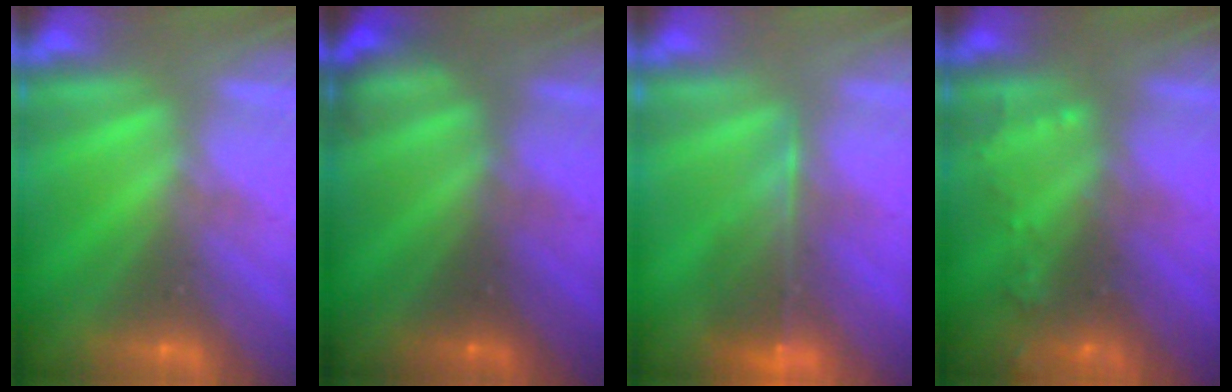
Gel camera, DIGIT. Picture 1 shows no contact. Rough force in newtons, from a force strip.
{"total": 2.2}
{"total": 7.7}
{"total": 7.0}